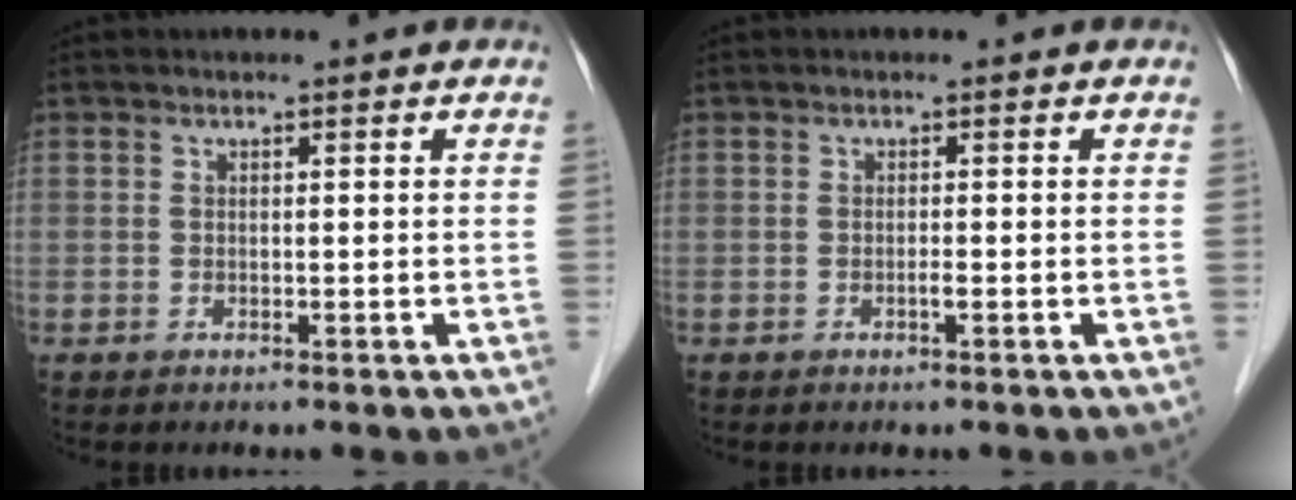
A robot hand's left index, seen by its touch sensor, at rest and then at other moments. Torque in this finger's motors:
{"motor_torque": [0.21, 0.15, -0.01, 0.00]}